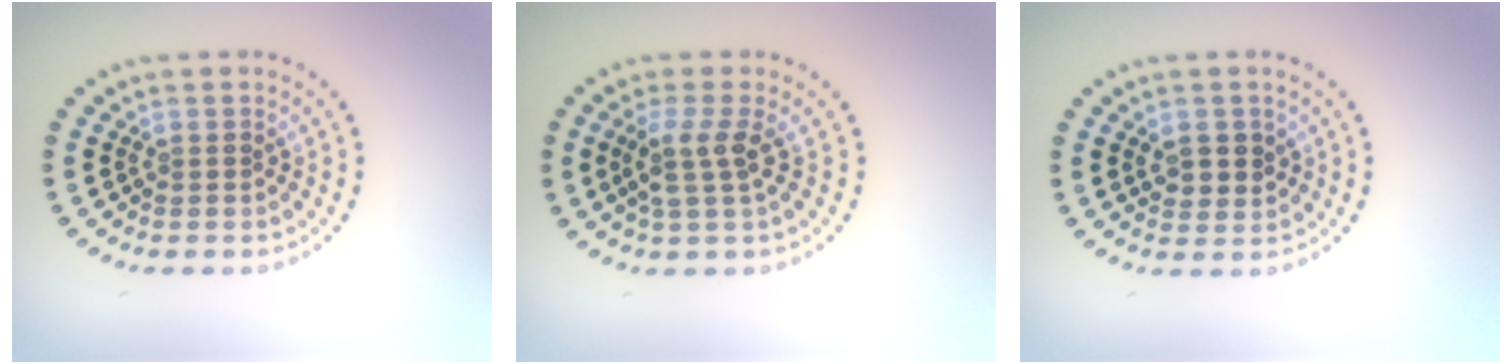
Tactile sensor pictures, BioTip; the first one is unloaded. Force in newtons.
{"total": 2.5, "press": 2.0, "slide": 1.5}
{"total": 2.3, "press": 2.2, "slide": 0.7}